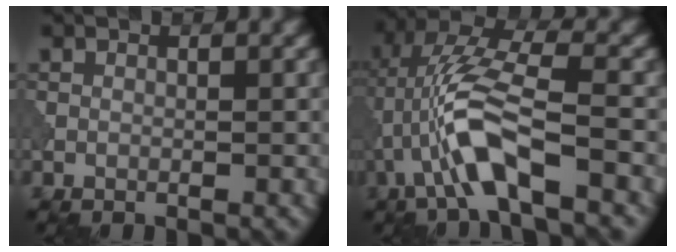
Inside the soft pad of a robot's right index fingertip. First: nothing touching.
{"total": 7.4, "force": [-2.5, 1.9, 6.7], "torque": [-0.141, 0.019, -0.053]}